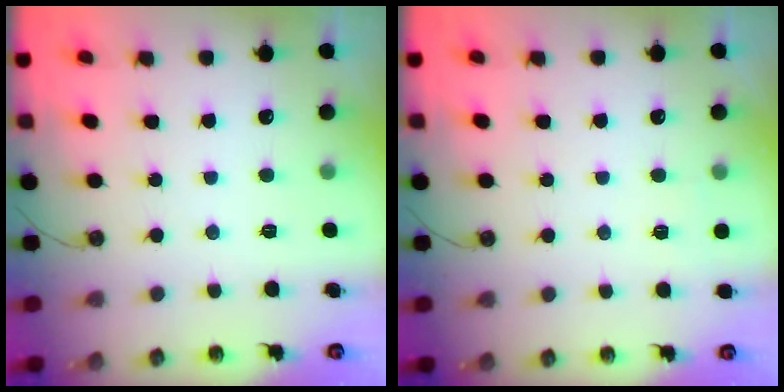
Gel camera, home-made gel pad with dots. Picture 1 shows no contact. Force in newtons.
{"total": 2.2, "press": 2.1, "slide": 0.2}